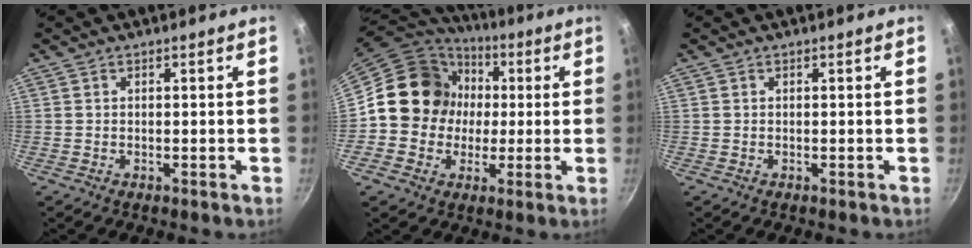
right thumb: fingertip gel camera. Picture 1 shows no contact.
{"total": 15.5, "force": [0.9, 14.2, 6.1], "torque": [-0.070, 0.023, 0.004]}
{"total": 0.0}